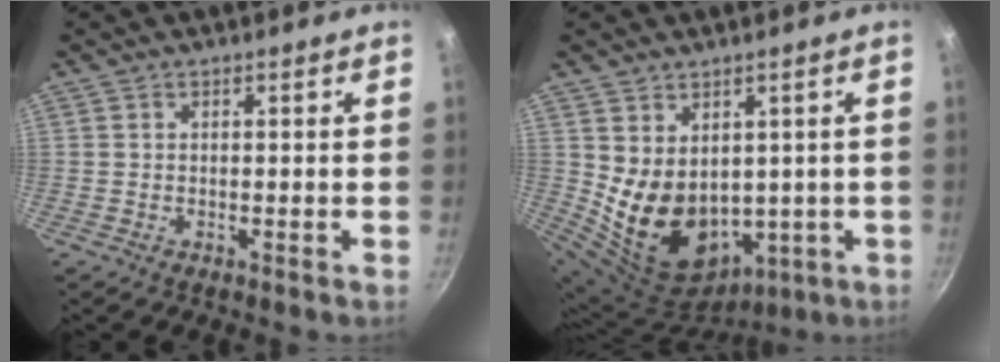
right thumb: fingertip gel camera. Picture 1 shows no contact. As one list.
[{"total": 14.1, "force": [1.5, 10.8, 9.1], "torque": [-0.133, -0.026, 0.062]}]